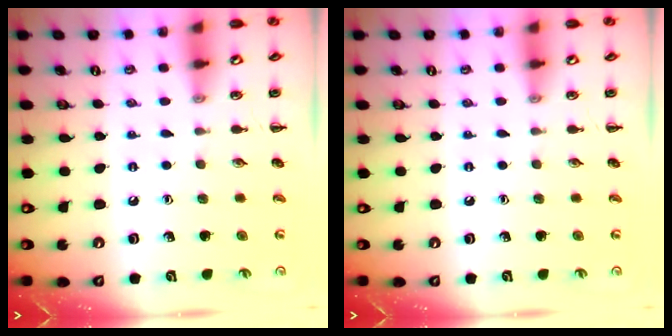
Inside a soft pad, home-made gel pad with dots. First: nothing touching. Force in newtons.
{"total": 0.0}